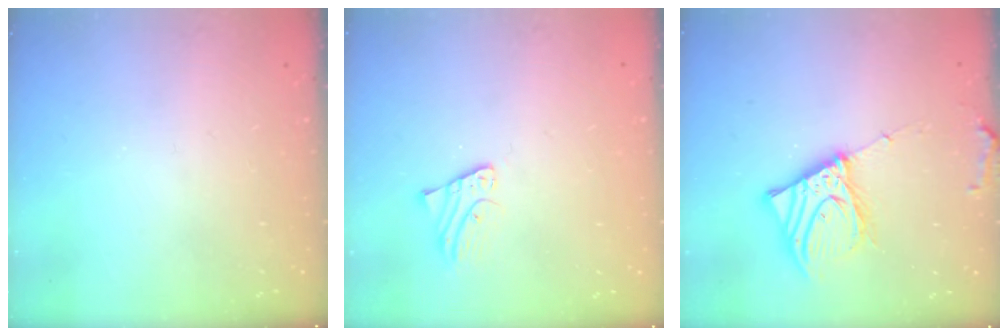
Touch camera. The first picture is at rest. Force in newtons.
{"total": 2.1, "press": 2.1, "slide": 0.0}
{"total": 12.6, "press": 12.5, "slide": 1.2}